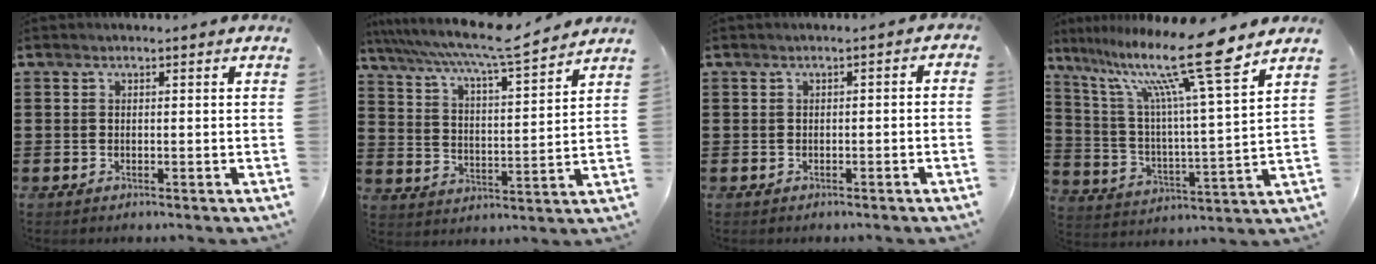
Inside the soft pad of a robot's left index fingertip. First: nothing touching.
{"total": 7.5, "force": [6.7, 0.0, 3.5], "torque": [-0.095, -0.042, 0.108]}
{"total": 1.1, "force": [-1.0, 0.3, 0.3], "torque": [-0.011, 0.002, -0.023]}
{"total": 15.8, "force": [10.8, 1.3, 11.4], "torque": [-0.228, -0.058, 0.168]}